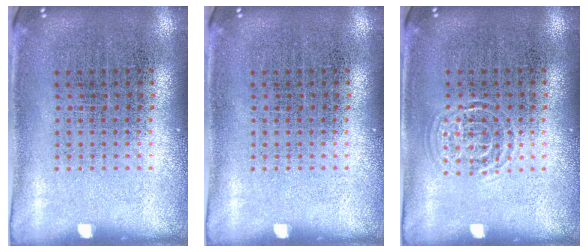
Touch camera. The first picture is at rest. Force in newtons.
{"total": 0.0}
{"total": 0.8, "press": 0.8, "slide": 0.0}